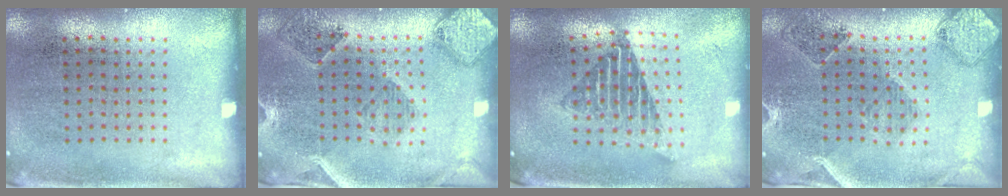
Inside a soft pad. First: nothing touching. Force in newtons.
{"total": 1.5, "press": 1.5, "slide": 0.3}
{"total": 1.6, "press": 1.4, "slide": 0.9}
{"total": 0.7, "press": 0.7, "slide": 0.3}